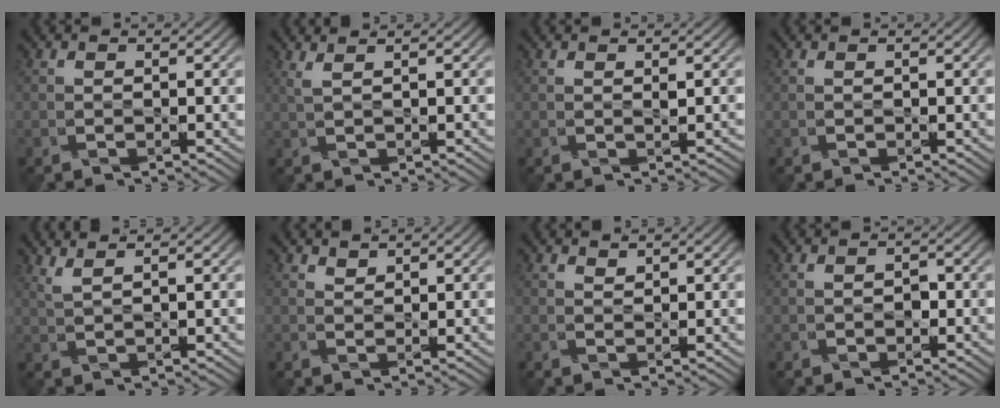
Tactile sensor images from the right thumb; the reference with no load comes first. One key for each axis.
{"total": 1.8, "fx": 1.7, "fy": -0.1, "fz": 0.2, "tx": 0.000, "ty": 0.003, "tz": 0.032}
{"total": 0.9, "fx": 0.5, "fy": -0.2, "fz": -0.6, "tx": 0.012, "ty": 0.002, "tz": 0.011}
{"total": 0.0}
{"total": 2.6, "fx": 2.6, "fy": 0.0, "fz": 0.3, "tx": 0.003, "ty": 0.001, "tz": 0.047}
{"total": 2.2, "fx": 1.7, "fy": -0.1, "fz": -1.3, "tx": 0.023, "ty": -0.004, "tz": 0.038}
{"total": 1.8, "fx": 1.4, "fy": -0.1, "fz": -1.1, "tx": 0.018, "ty": -0.005, "tz": 0.030}
{"total": 1.1, "fx": -0.5, "fy": 1.0, "fz": -0.1, "tx": 0.007, "ty": -0.005, "tz": -0.008}